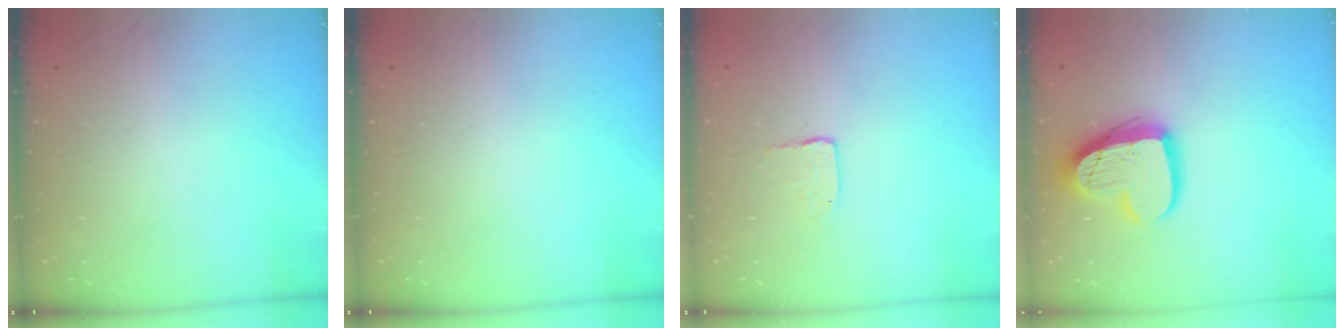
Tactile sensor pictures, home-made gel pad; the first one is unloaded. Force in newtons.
{"total": 0.0}
{"total": 3.2, "press": 3.2, "slide": 0.2}
{"total": 15.9, "press": 15.9, "slide": 1.3}